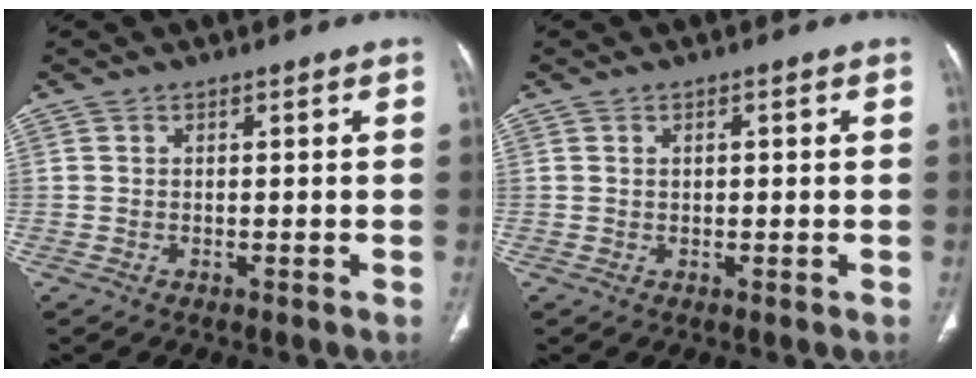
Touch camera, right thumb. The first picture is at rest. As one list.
[{"total": 0.9, "force": [0.2, 0.6, 0.7], "torque": [-0.014, 0.003, 0.005]}]